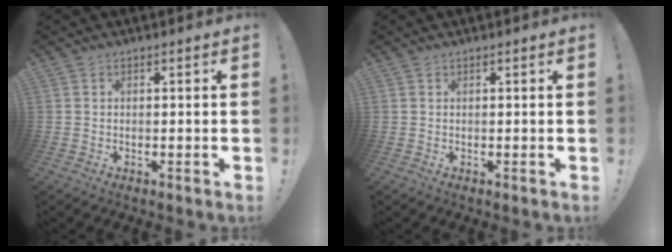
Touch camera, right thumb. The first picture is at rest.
{"total": 0.0}